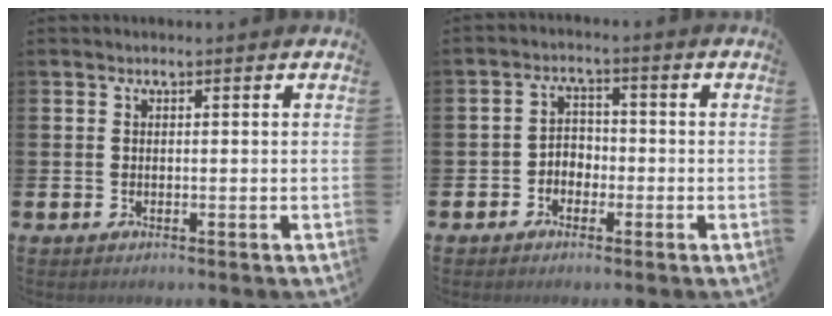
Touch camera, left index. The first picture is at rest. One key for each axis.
{"total": 2.7, "fx": -1.9, "fy": 1.8, "fz": 0.7, "tx": -0.013, "ty": 0.007, "tz": -0.045}